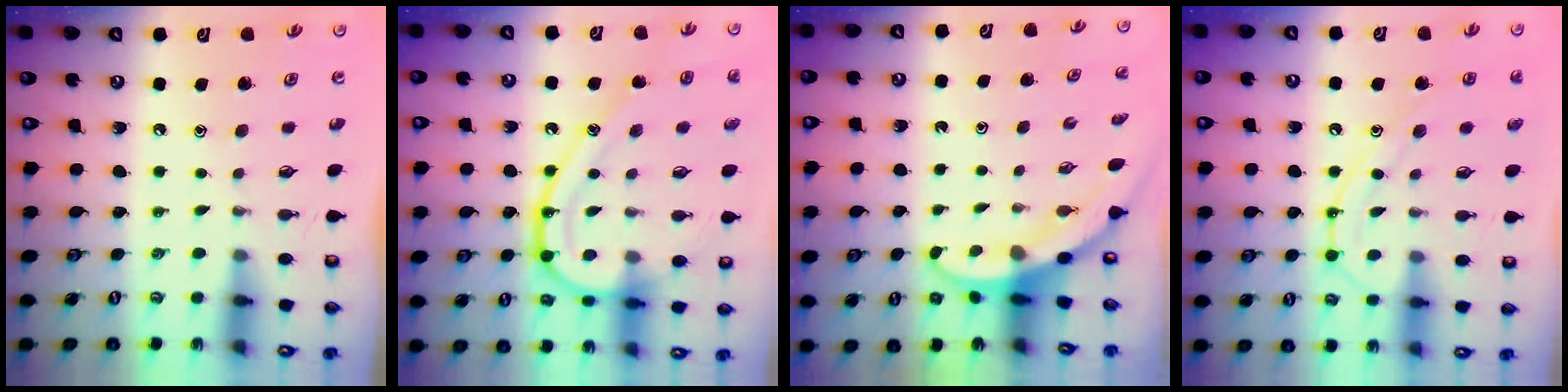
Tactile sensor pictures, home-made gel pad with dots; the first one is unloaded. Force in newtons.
{"total": 18.1, "press": 18.0, "slide": 1.7}
{"total": 3.2, "press": 3.2, "slide": 0.2}
{"total": 11.2, "press": 11.1, "slide": 0.7}